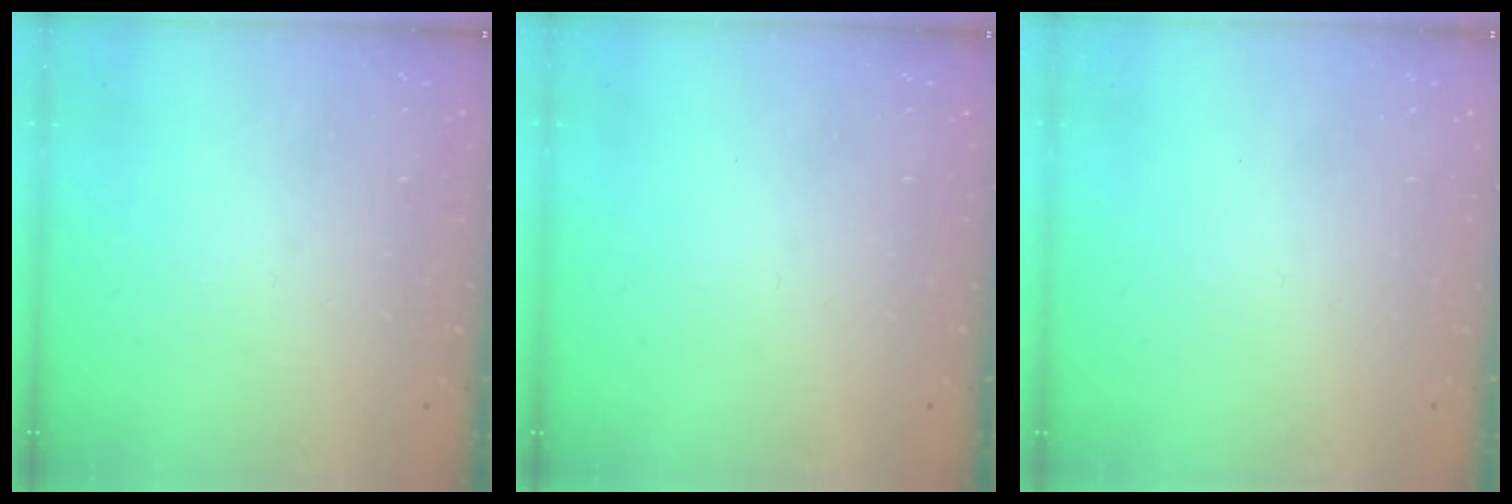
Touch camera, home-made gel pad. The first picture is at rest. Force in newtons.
{"total": 0.0}
{"total": 1.6, "press": 1.6, "slide": 0.1}